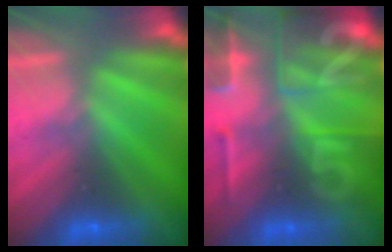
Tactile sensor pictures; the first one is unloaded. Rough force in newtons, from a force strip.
{"total": 7.1}